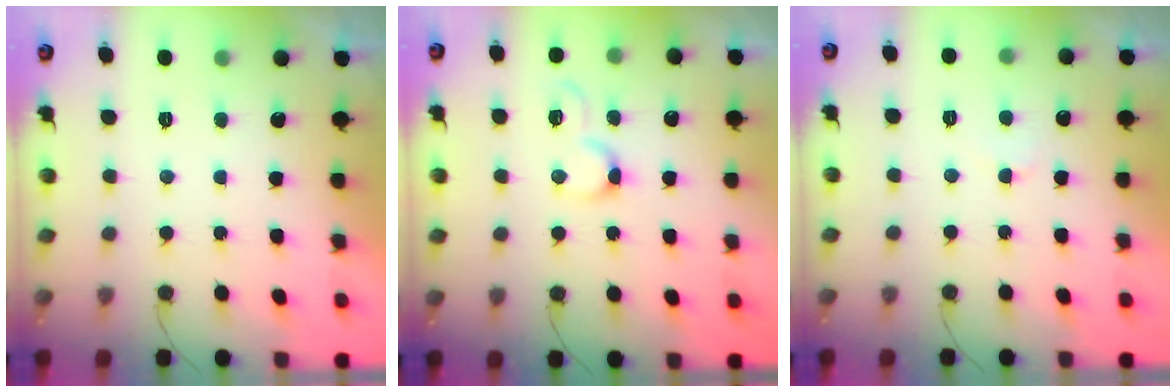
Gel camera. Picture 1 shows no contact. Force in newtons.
{"total": 4.9, "press": 4.9, "slide": 0.8}
{"total": 2.9, "press": 2.9, "slide": 0.3}